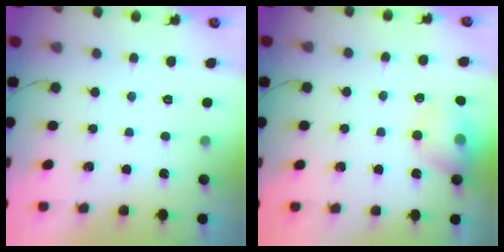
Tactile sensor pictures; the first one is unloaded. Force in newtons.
{"total": 11.8, "press": 9.0, "slide": 7.6}